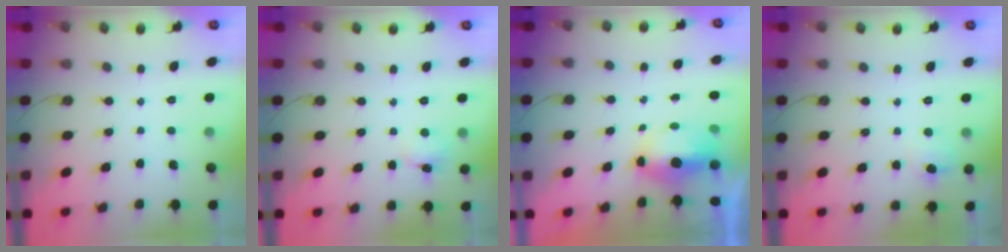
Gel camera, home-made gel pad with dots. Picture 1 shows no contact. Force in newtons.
{"total": 4.0, "press": 3.9, "slide": 0.8}
{"total": 12.7, "press": 8.4, "slide": 9.5}
{"total": 5.9, "press": 5.9, "slide": 0.6}